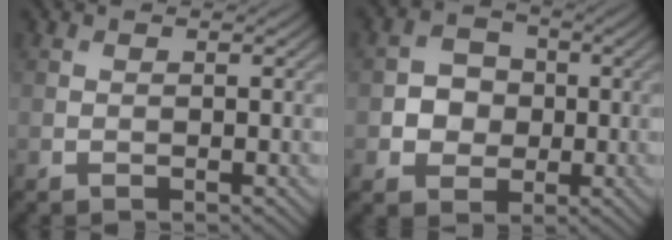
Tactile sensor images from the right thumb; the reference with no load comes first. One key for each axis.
{"total": 4.4, "fx": -0.5, "fy": 4.0, "fz": 1.8, "tx": -0.032, "ty": -0.003, "tz": -0.024}